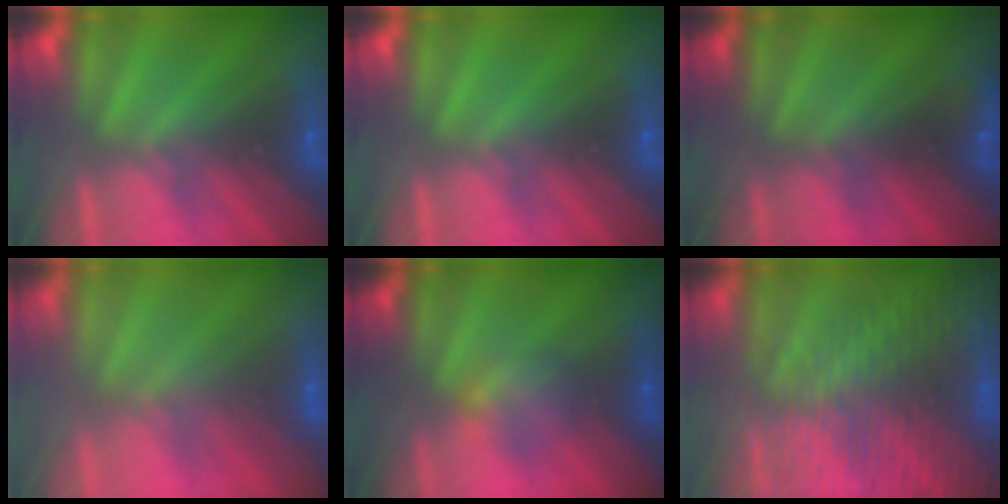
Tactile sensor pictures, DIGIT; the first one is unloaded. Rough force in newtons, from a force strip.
{"total": 0.0}
{"total": 1.4}
{"total": 3.1}
{"total": 2.2}
{"total": 7.3}